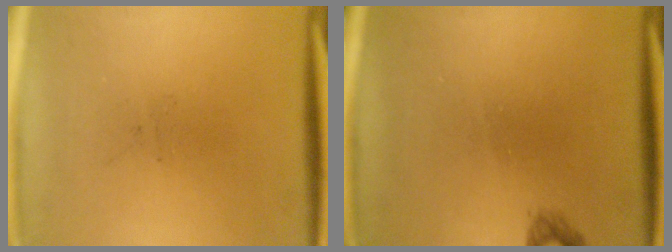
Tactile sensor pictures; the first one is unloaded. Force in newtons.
{"total": 0.8}